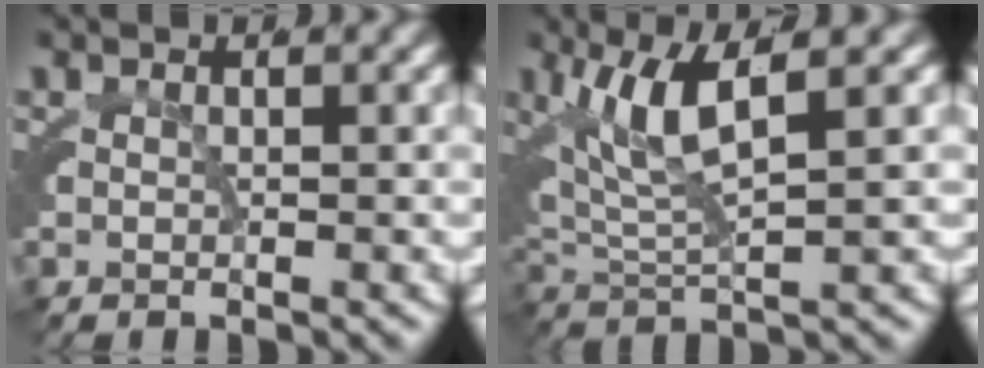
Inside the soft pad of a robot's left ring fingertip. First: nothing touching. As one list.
[{"total": 5.9, "force": [2.4, 2.1, 4.9], "torque": [-0.099, 0.005, 0.042]}]